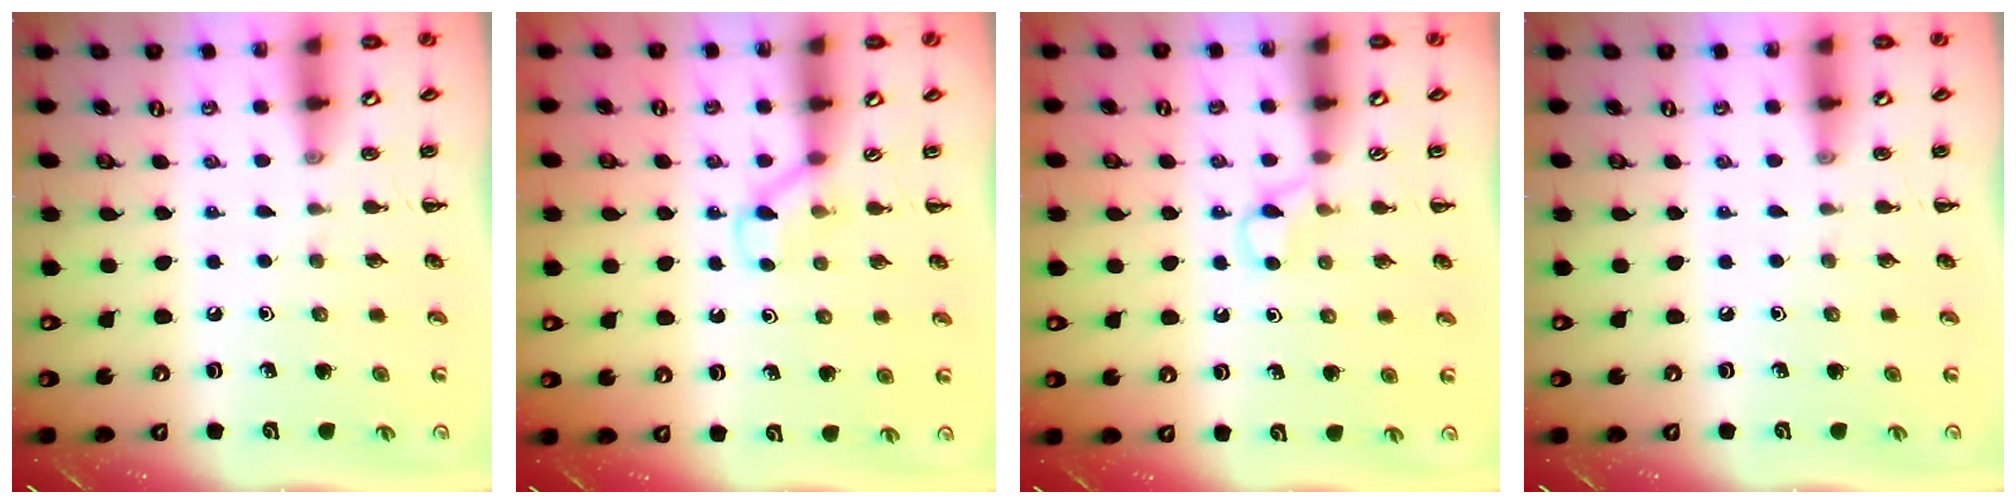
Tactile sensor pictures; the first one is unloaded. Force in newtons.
{"total": 3.5, "press": 3.3, "slide": 1.2}
{"total": 2.8, "press": 2.6, "slide": 1.0}
{"total": 0.0}